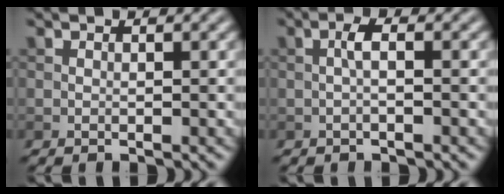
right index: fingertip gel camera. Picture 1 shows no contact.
{"total": 1.5, "force": [-0.2, 0.3, 1.4], "torque": [-0.030, 0.005, -0.007]}